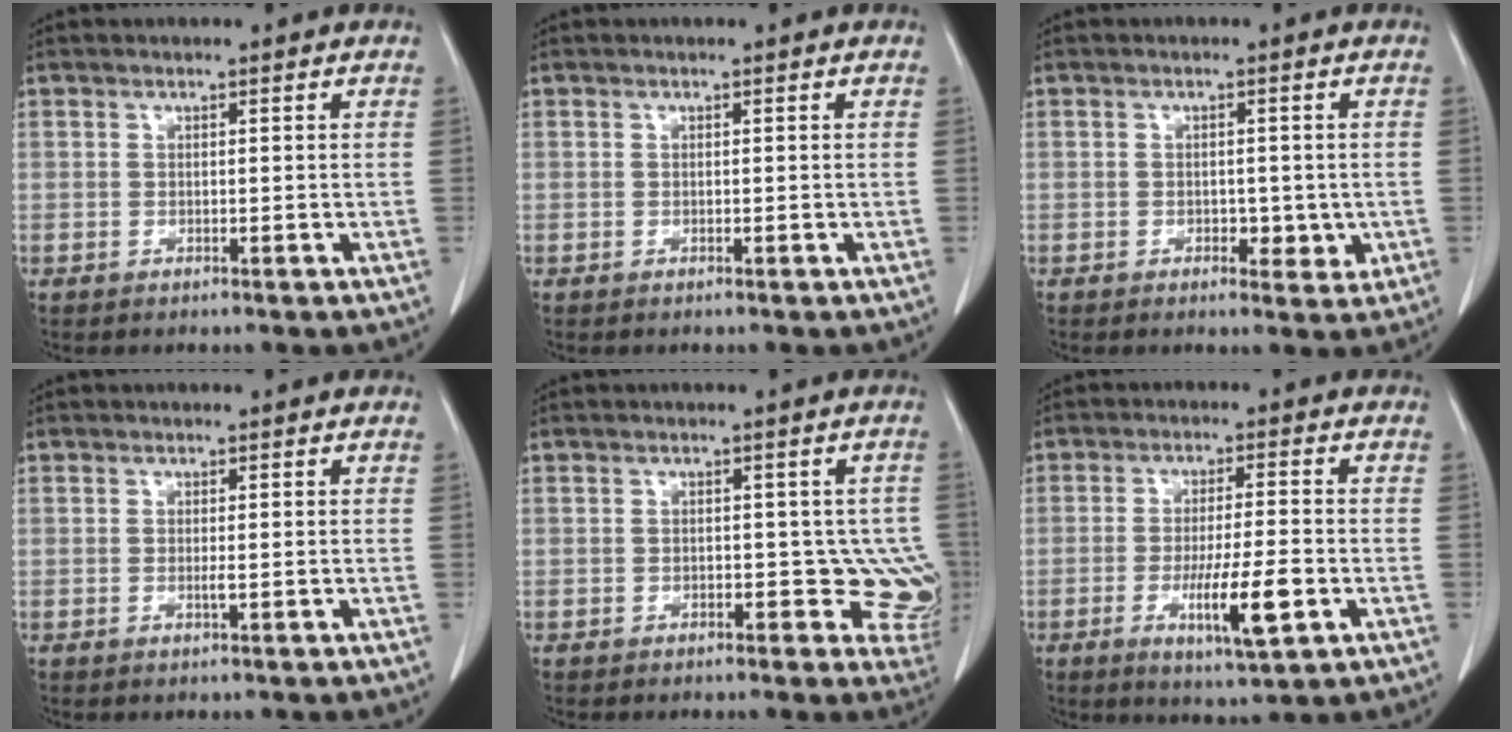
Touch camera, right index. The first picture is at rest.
{"total": 0.0}
{"total": 3.4, "force": [-0.8, 2.1, 2.6], "torque": [-0.027, 0.002, -0.004]}
{"total": 0.9, "force": [-0.2, 0.0, 0.9], "torque": [-0.020, -0.002, -0.004]}
{"total": 5.7, "force": [-1.2, 3.6, 4.3], "torque": [-0.015, 0.010, -0.014]}
{"total": 11.4, "force": [-3.8, 1.1, 10.7], "torque": [-0.184, -0.017, -0.060]}